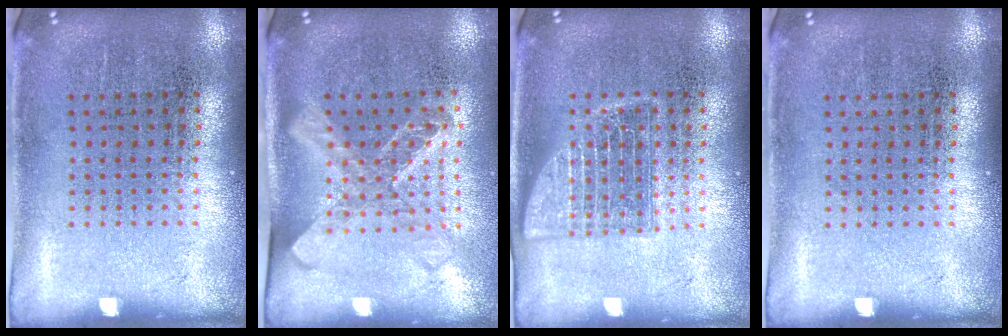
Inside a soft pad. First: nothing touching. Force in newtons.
{"total": 1.7, "press": 1.3, "slide": 1.0}
{"total": 2.5, "press": 2.5, "slide": 0.4}
{"total": 0.0}